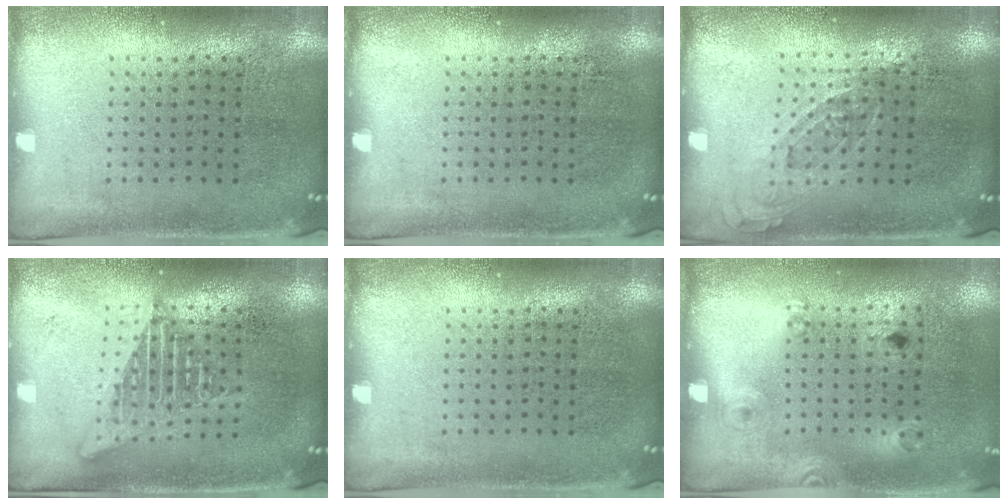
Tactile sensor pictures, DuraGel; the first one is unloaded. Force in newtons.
{"total": 0.0}
{"total": 0.7, "press": 0.7, "slide": 0.3}
{"total": 2.4, "press": 2.4, "slide": 0.2}
{"total": 0.0}
{"total": 1.3, "press": 0.9, "slide": 1.0}